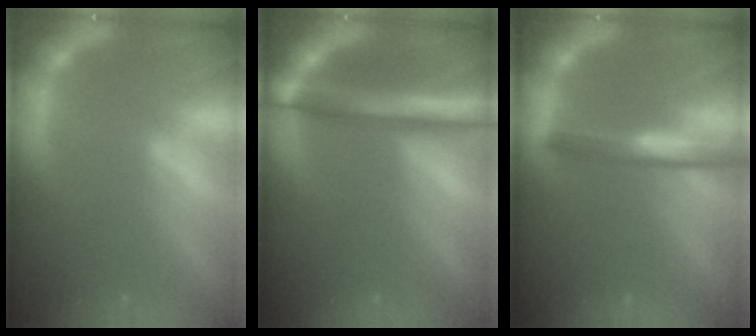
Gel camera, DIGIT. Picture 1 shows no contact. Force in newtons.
{"total": 6.5}
{"total": 3.5}